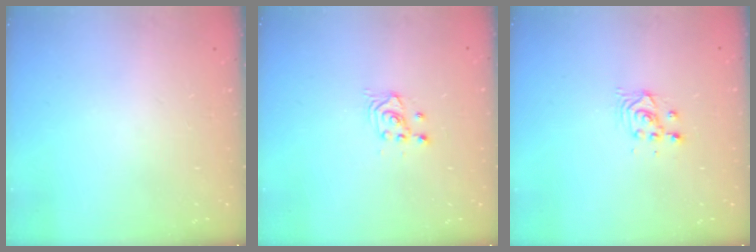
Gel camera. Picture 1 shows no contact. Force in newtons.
{"total": 2.7, "press": 2.7, "slide": 0.3}
{"total": 2.9, "press": 2.9, "slide": 0.1}